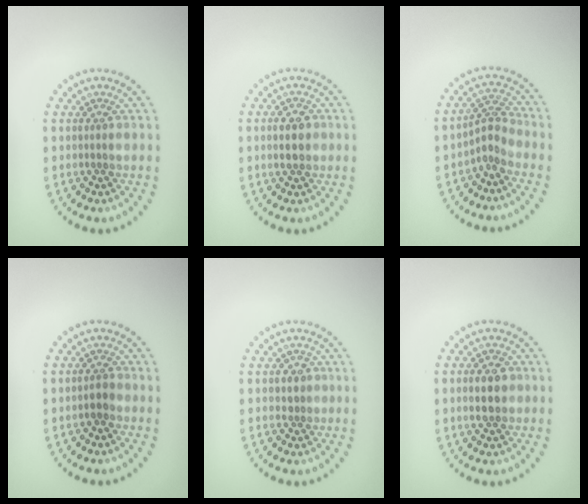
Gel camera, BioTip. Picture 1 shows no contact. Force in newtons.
{"total": 2.7, "press": 2.7, "slide": 0.0}
{"total": 2.3, "press": 1.5, "slide": 1.7}
{"total": 1.1, "press": 0.9, "slide": 0.7}
{"total": 1.5, "press": 1.1, "slide": 0.9}
{"total": 2.7, "press": 2.7, "slide": 0.1}